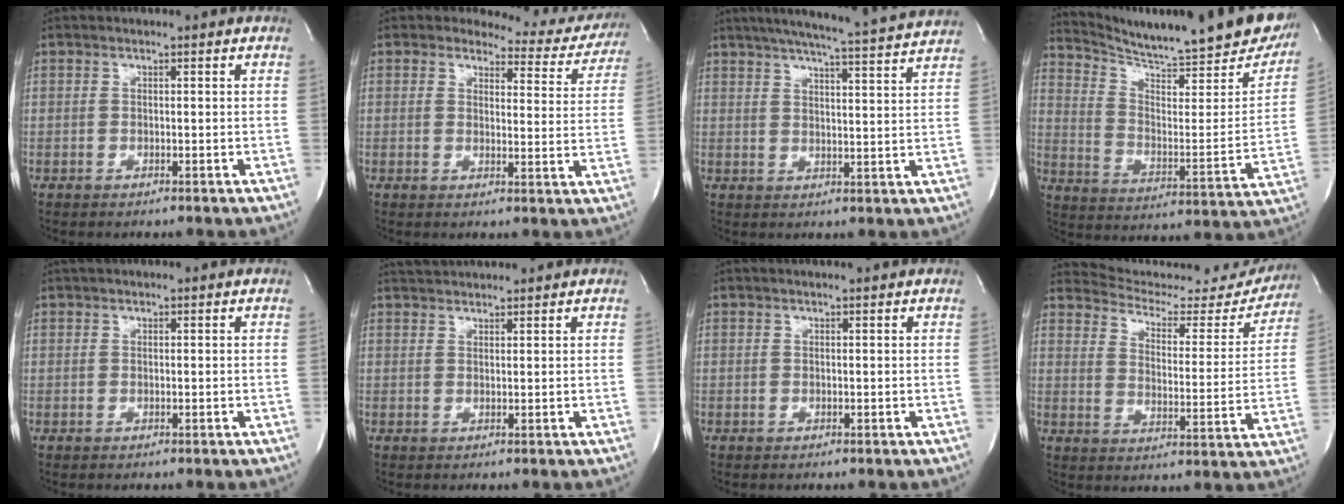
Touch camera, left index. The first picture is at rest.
{"total": 10.3, "force": [9.6, 3.8, 0.7], "torque": [0.016, -0.035, 0.083]}
{"total": 16.3, "force": [14.6, -0.9, 7.2], "torque": [-0.125, -0.016, 0.184]}
{"total": 25.9, "force": [22.2, 3.4, 12.8], "torque": [-0.207, -0.070, 0.300]}
{"total": 0.9, "force": [0.4, 0.5, 0.5], "torque": [-0.013, 0.011, 0.005]}
{"total": 4.6, "force": [4.5, 0.2, 0.9], "torque": [-0.023, 0.029, 0.076]}
{"total": 0.7, "force": [0.7, -0.1, 0.2], "torque": [-0.007, 0.001, 0.008]}
{"total": 20.0, "force": [19.4, 3.7, 3.6], "torque": [-0.044, -0.061, 0.246]}